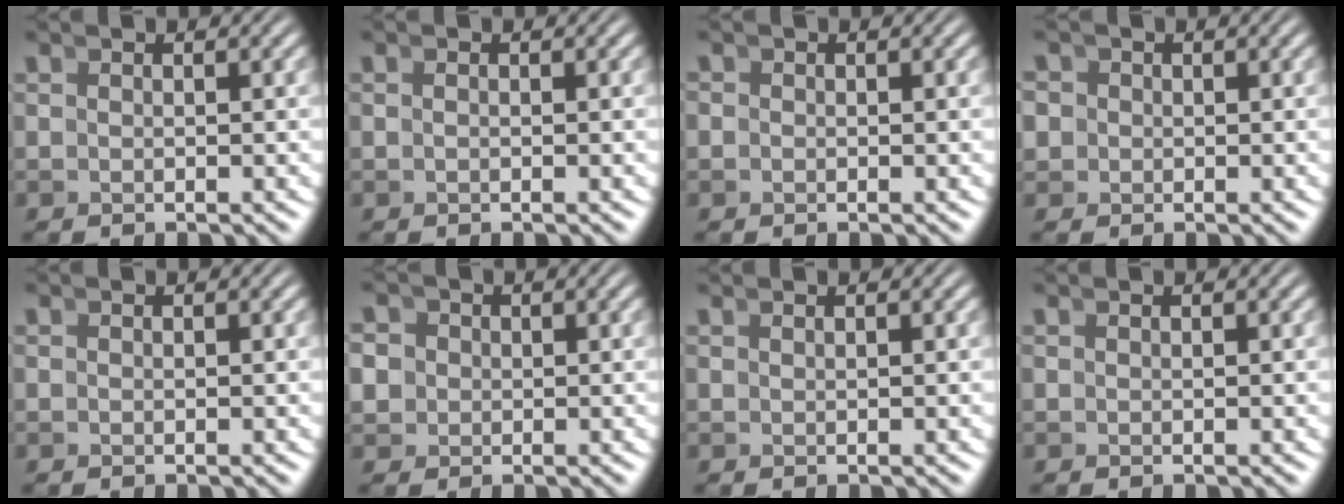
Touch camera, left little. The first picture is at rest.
{"total": 0.0}
{"total": 1.2, "force": [-0.2, 1.1, 0.2], "torque": [-0.007, -0.002, -0.005]}
{"total": 3.1, "force": [-0.2, 3.0, 0.9], "torque": [-0.025, -0.006, -0.005]}
{"total": 0.0}
{"total": 3.7, "force": [0.0, 3.5, 1.3], "torque": [-0.031, -0.006, -0.003]}
{"total": 0.5, "force": [0.4, -0.4, -0.1], "torque": [0.010, 0.007, 0.008]}
{"total": 0.0}